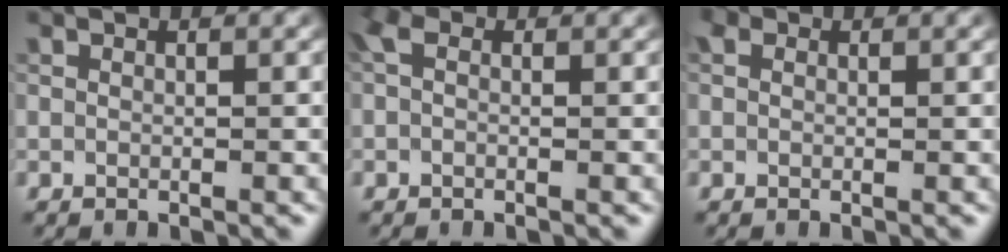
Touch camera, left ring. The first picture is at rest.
{"total": 1.6, "force": [0.1, 1.1, 1.2], "torque": [-0.025, 0.009, -0.008]}
{"total": 1.3, "force": [0.6, 1.0, 0.7], "torque": [-0.011, 0.001, 0.001]}